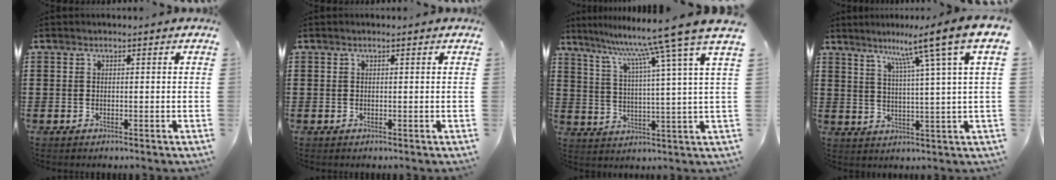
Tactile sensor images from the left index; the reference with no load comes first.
{"total": 0.0}
{"total": 10.4, "force": [8.3, -2.0, 5.8], "torque": [-0.141, -0.059, 0.125]}
{"total": 8.9, "force": [5.6, -1.6, 6.8], "torque": [-0.125, -0.030, 0.078]}